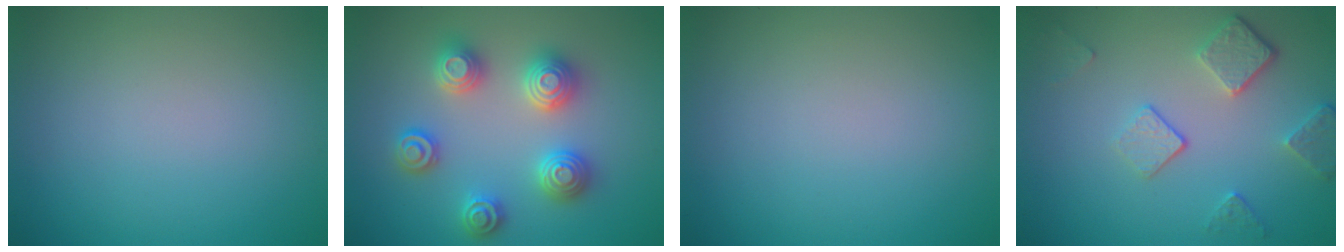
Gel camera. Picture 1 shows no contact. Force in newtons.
{"total": 4.8, "press": 4.8, "slide": 0.6}
{"total": 0.0}
{"total": 3.7, "press": 2.9, "slide": 2.4}